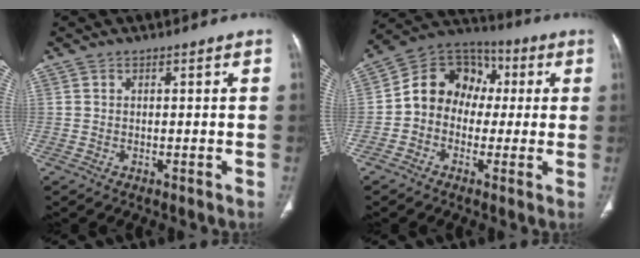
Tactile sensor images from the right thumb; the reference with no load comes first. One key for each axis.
{"total": 12.5, "fx": 0.1, "fy": 10.5, "fz": 6.7, "tx": -0.075, "ty": 0.040, "tz": -0.017}